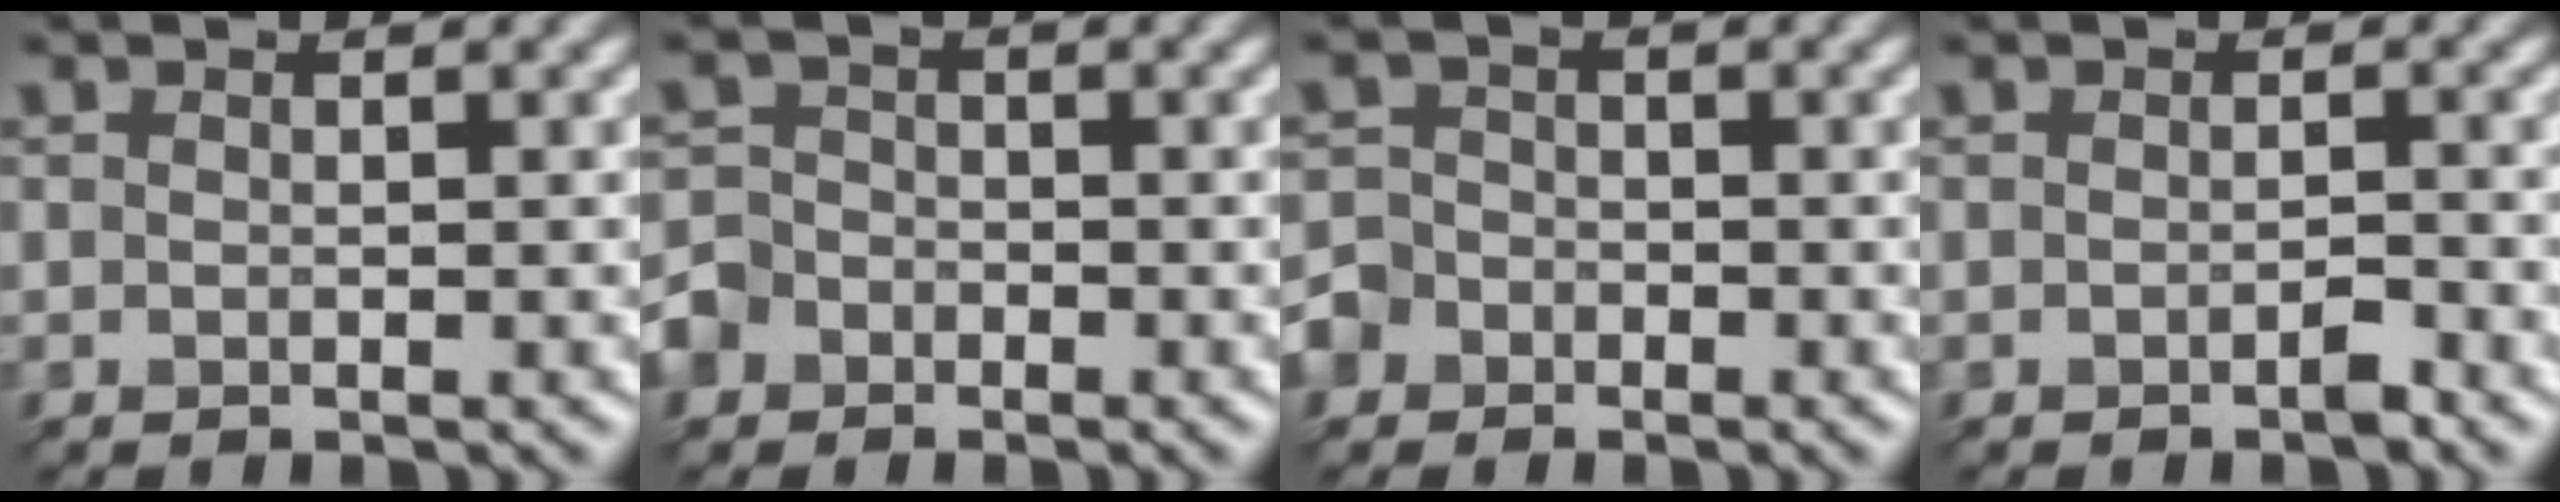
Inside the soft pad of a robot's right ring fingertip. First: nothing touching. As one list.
[{"total": 2.7, "force": [-2.3, 1.3, -0.5], "torque": [-0.002, 0.002, -0.032]}, {"total": 2.6, "force": [-2.2, 1.1, -0.7], "torque": [0.002, 0.002, -0.030]}, {"total": 1.5, "force": [-1.3, -0.6, -0.2], "torque": [-0.008, 0.002, -0.011]}]